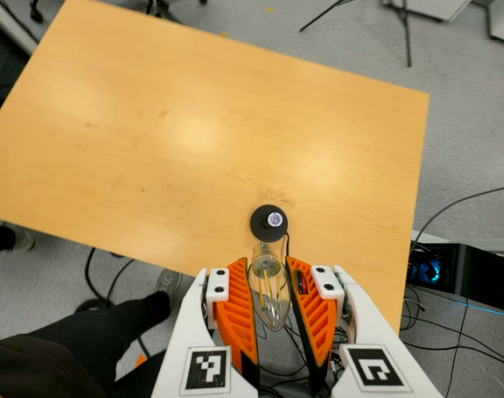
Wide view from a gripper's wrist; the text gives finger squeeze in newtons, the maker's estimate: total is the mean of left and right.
{"total": 10.4, "left": 9.5, "right": 11.3}